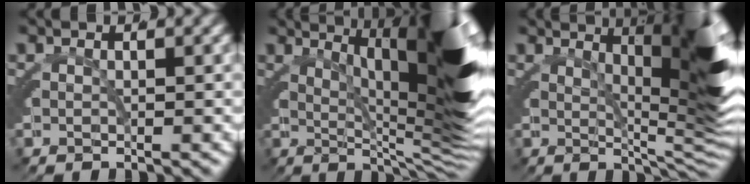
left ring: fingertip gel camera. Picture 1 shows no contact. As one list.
[{"total": 20.3, "force": [3.3, 6.2, 19.0], "torque": [-0.207, 0.020, 0.038]}, {"total": 14.7, "force": [2.0, 3.9, 14.0], "torque": [-0.139, 0.018, 0.028]}]